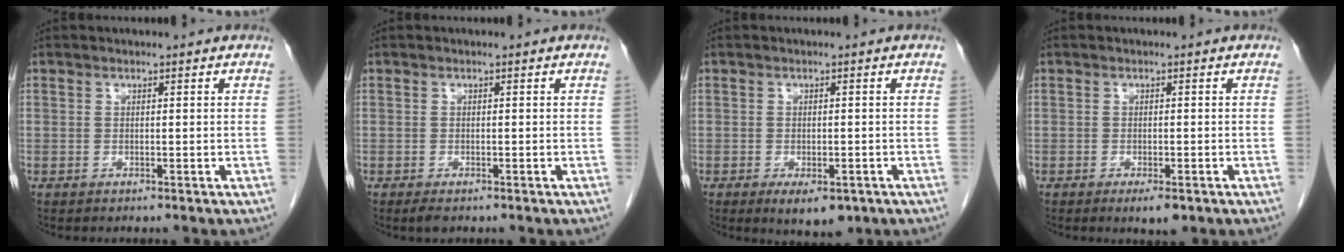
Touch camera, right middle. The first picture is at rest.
{"total": 1.4, "force": [-0.9, 0.6, 0.9], "torque": [-0.017, -0.003, -0.011]}
{"total": 5.3, "force": [-2.9, 2.3, 3.7], "torque": [-0.048, -0.006, -0.035]}
{"total": 2.8, "force": [-1.7, 0.8, 2.1], "torque": [-0.028, -0.002, -0.020]}